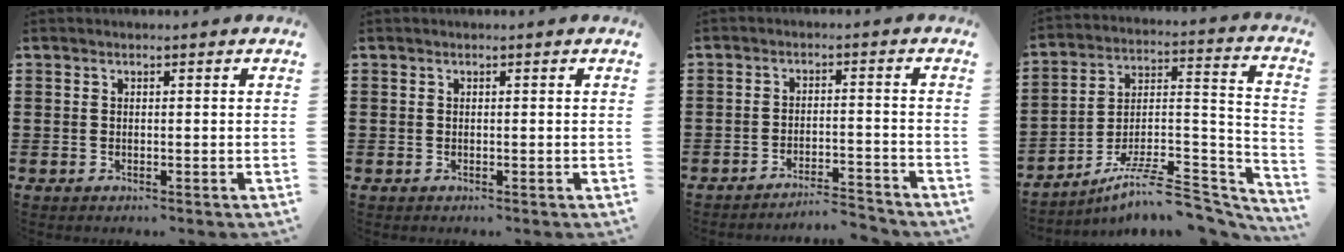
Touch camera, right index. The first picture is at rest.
{"total": 0.0}
{"total": 3.9, "force": [-3.9, -0.1, 0.7], "torque": [-0.016, -0.002, -0.081]}
{"total": 9.3, "force": [-7.4, 2.0, 5.3], "torque": [-0.080, 0.014, -0.141]}